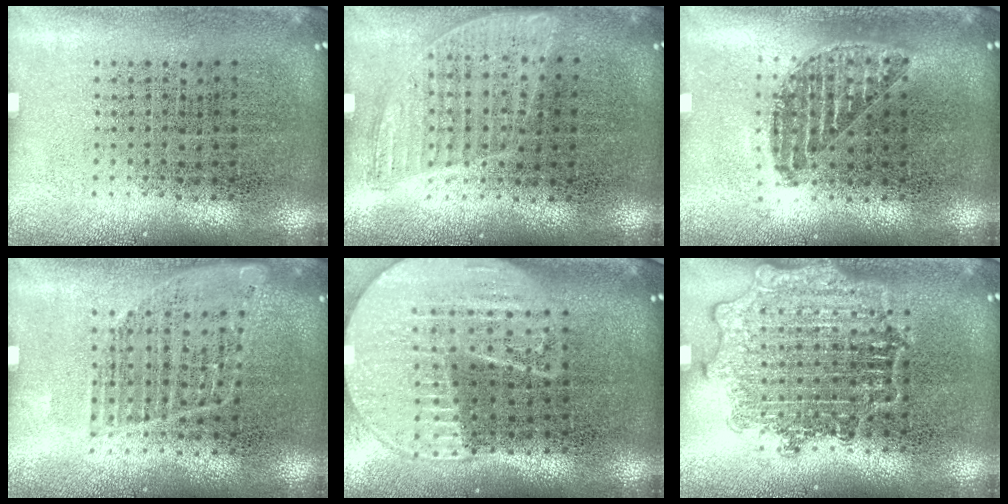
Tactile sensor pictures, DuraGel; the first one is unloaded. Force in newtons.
{"total": 0.9, "press": 0.8, "slide": 0.4}
{"total": 1.1, "press": 1.0, "slide": 0.5}
{"total": 1.0, "press": 1.0, "slide": 0.3}
{"total": 2.2, "press": 1.9, "slide": 1.0}
{"total": 3.0, "press": 3.0, "slide": 0.4}